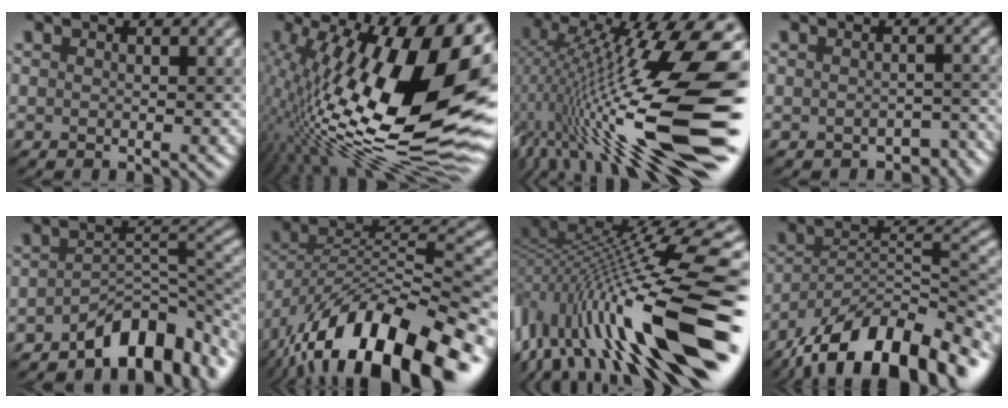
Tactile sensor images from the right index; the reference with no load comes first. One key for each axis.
{"total": 19.7, "fx": 2.5, "fy": 8.0, "fz": 17.9, "tx": -0.289, "ty": 0.007, "tz": 0.036}
{"total": 17.2, "fx": -2.9, "fy": 3.6, "fz": 16.6, "tx": -0.263, "ty": 0.031, "tz": -0.047}
{"total": 2.3, "fx": -1.9, "fy": 1.0, "fz": 0.8, "tx": -0.003, "ty": 0.008, "tz": -0.013}
{"total": 7.8, "fx": -5.0, "fy": 3.4, "fz": 5.0, "tx": -0.056, "ty": 0.010, "tz": -0.081}
{"total": 15.7, "fx": -9.3, "fy": 6.7, "fz": 10.8, "tx": -0.197, "ty": 0.011, "tz": -0.155}
{"total": 16.0, "fx": -1.0, "fy": 4.5, "fz": 15.3, "tx": -0.259, "ty": 0.018, "tz": -0.018}
{"total": 15.1, "fx": -11.0, "fy": 5.2, "fz": 8.9, "tx": -0.159, "ty": 0.026, "tz": -0.183}